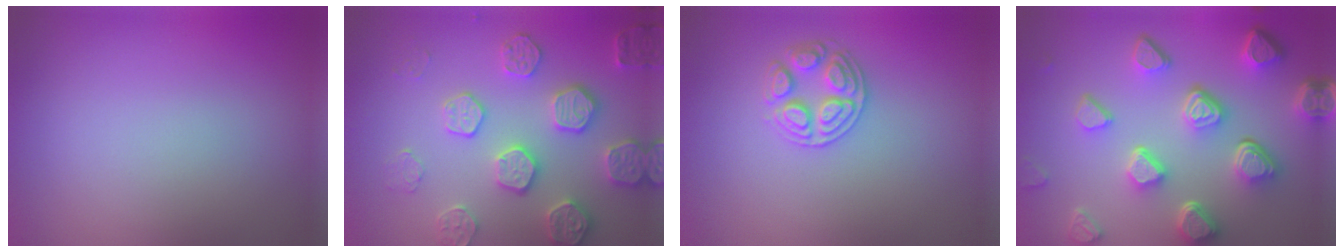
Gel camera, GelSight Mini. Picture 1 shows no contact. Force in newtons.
{"total": 4.9, "press": 4.9, "slide": 0.4}
{"total": 2.7, "press": 2.7, "slide": 0.5}
{"total": 7.6, "press": 5.5, "slide": 5.1}